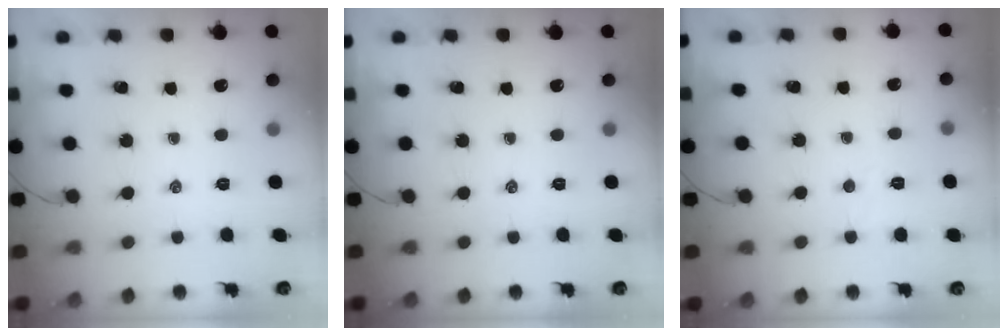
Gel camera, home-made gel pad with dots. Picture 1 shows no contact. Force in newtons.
{"total": 0.0}
{"total": 2.5, "press": 2.4, "slide": 0.8}